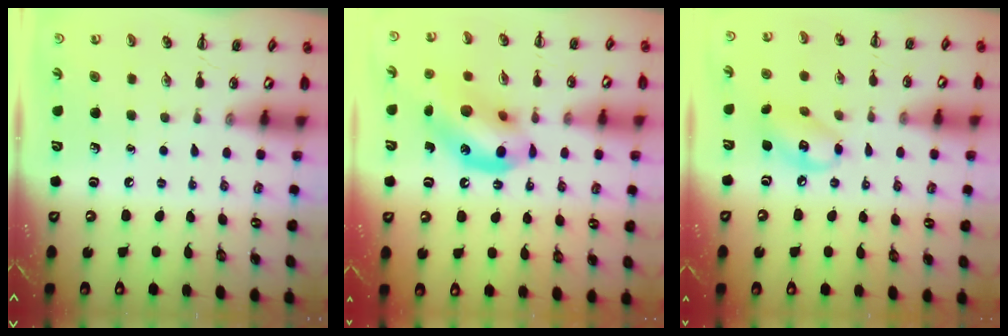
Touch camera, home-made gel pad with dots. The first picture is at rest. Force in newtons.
{"total": 15.0, "press": 14.7, "slide": 2.8}
{"total": 9.4, "press": 9.2, "slide": 1.6}